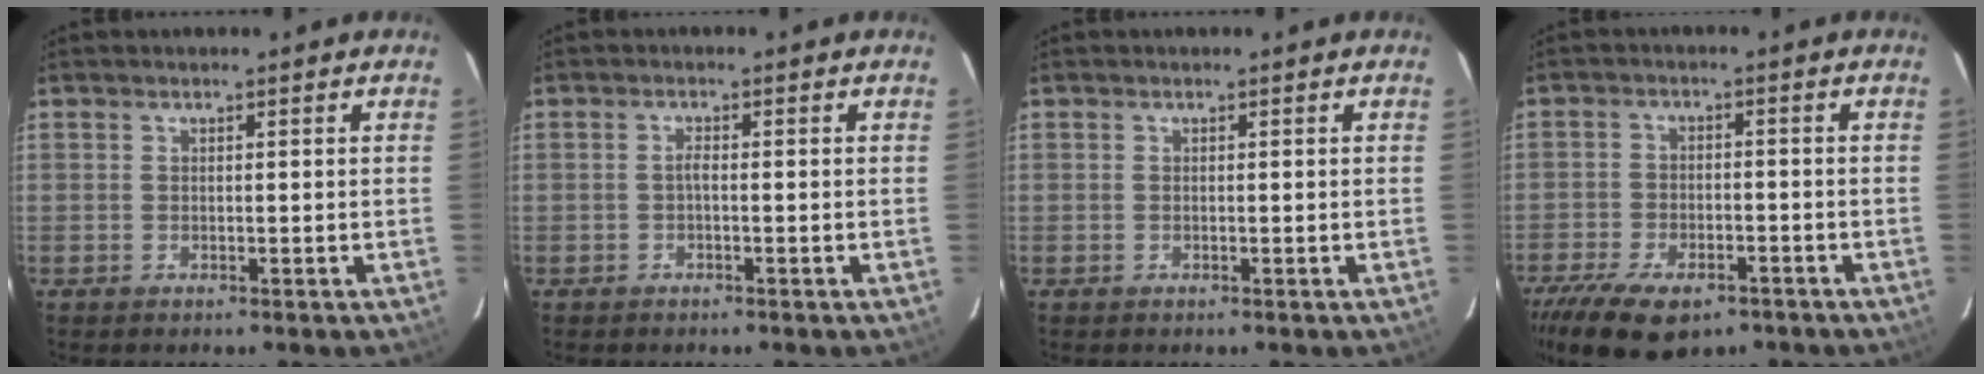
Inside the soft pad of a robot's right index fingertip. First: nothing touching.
{"total": 1.0, "force": [-0.3, 0.3, 0.9], "torque": [-0.019, 0.005, -0.007]}
{"total": 0.0}
{"total": 15.0, "force": [-10.2, 7.0, 8.5], "torque": [-0.191, -0.031, -0.163]}